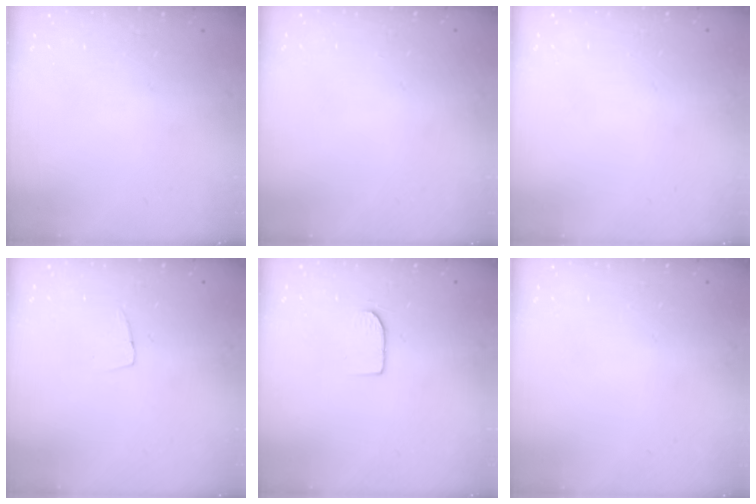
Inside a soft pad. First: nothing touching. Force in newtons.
{"total": 0.0}
{"total": 0.0}
{"total": 4.5, "press": 4.4, "slide": 0.3}
{"total": 6.0, "press": 5.9, "slide": 0.6}
{"total": 0.0}